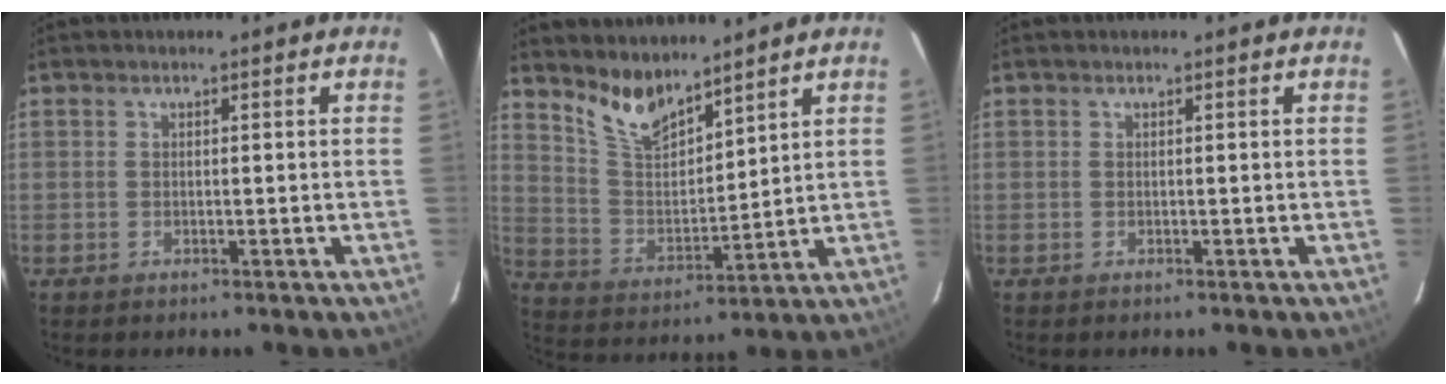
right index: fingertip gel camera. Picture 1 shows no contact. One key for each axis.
{"total": 9.3, "fx": 7.7, "fy": 3.1, "fz": 4.1, "tx": -0.080, "ty": -0.004, "tz": 0.156}
{"total": 0.0}